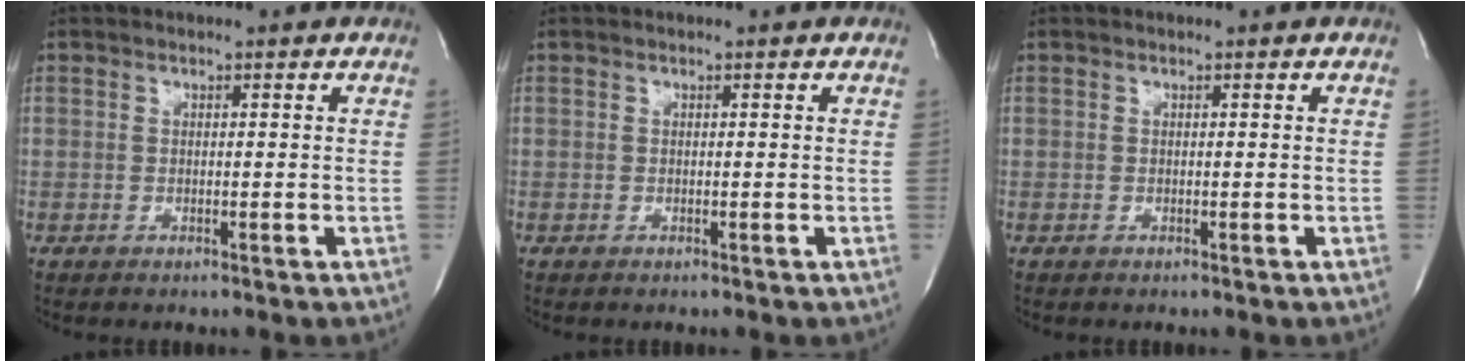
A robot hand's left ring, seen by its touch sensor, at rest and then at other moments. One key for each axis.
{"total": 0.0}
{"total": 0.0}